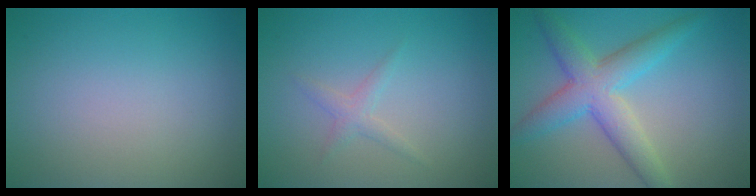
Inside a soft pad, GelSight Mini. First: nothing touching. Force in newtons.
{"total": 1.3, "press": 1.3, "slide": 0.0}
{"total": 5.6, "press": 5.6, "slide": 0.2}